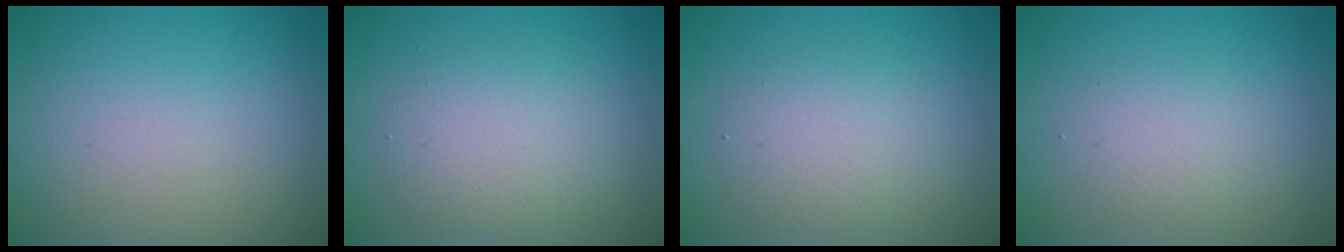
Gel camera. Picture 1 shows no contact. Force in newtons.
{"total": 3.5, "press": 3.5, "slide": 0.1}
{"total": 2.9, "press": 2.9, "slide": 0.2}
{"total": 2.0, "press": 1.9, "slide": 0.2}